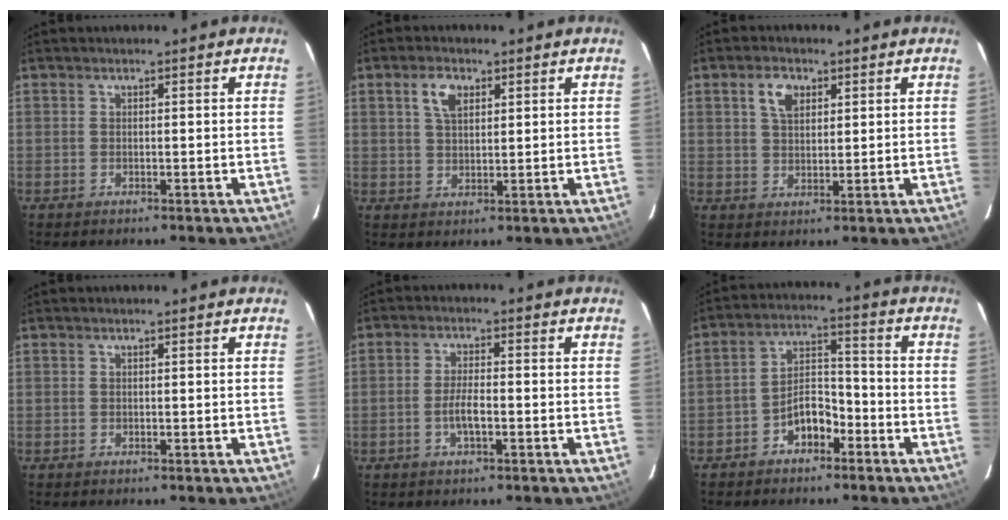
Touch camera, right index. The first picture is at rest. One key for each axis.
{"total": 4.5, "fx": 2.1, "fy": 2.4, "fz": 3.2, "tx": -0.060, "ty": 0.010, "tz": 0.039}
{"total": 4.6, "fx": 2.1, "fy": 2.7, "fz": 3.1, "tx": -0.055, "ty": 0.011, "tz": 0.040}
{"total": 0.0}
{"total": 3.9, "fx": -1.4, "fy": 1.0, "fz": 3.5, "tx": -0.072, "ty": 0.002, "tz": -0.027}
{"total": 6.6, "fx": -4.0, "fy": 3.8, "fz": 3.5, "tx": -0.069, "ty": 0.028, "tz": -0.063}